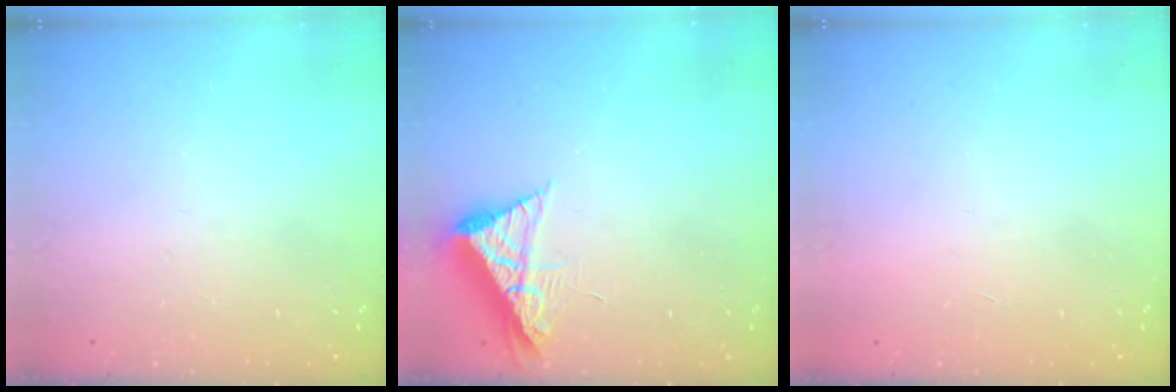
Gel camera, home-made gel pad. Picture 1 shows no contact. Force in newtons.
{"total": 8.1, "press": 8.1, "slide": 0.8}
{"total": 1.7, "press": 1.7, "slide": 0.1}